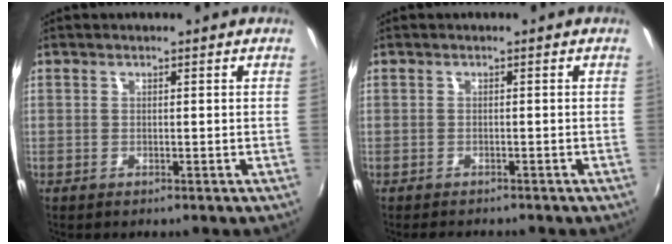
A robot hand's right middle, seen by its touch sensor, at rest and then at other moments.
{"total": 2.7, "force": [-2.5, 0.7, 0.9], "torque": [-0.022, -0.014, -0.039]}